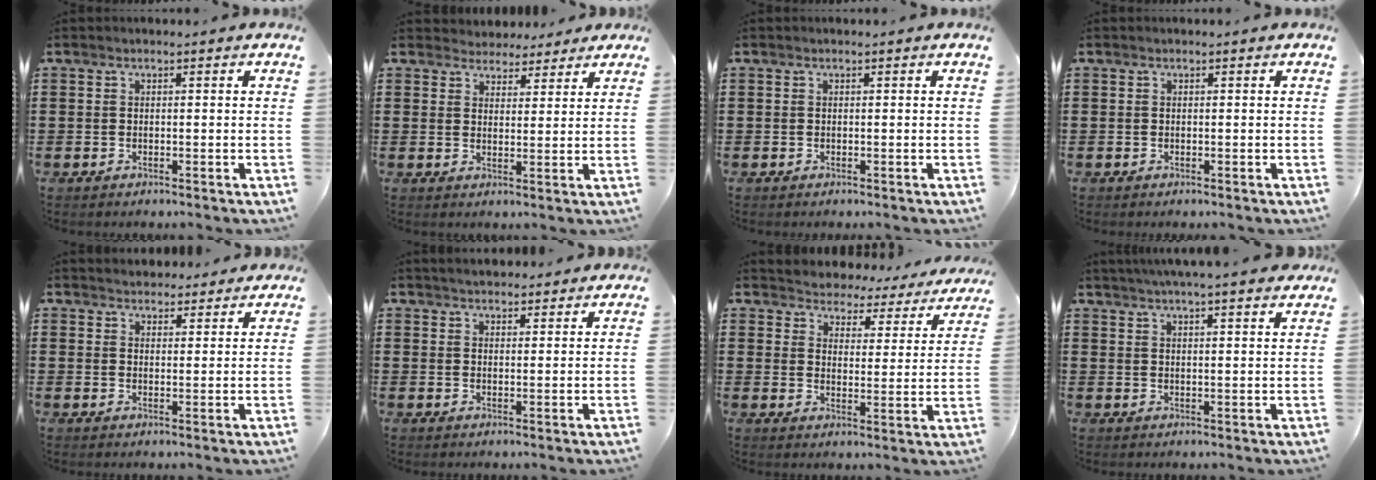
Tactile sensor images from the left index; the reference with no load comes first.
{"total": 3.5, "force": [3.2, 1.6, 0.0], "torque": [-0.013, -0.003, 0.060]}
{"total": 0.0}
{"total": 0.0}
{"total": 2.7, "force": [2.6, 0.6, -0.1], "torque": [-0.005, -0.003, 0.051]}
{"total": 2.4, "force": [2.4, 0.3, 0.2], "torque": [-0.009, -0.001, 0.046]}
{"total": 3.8, "force": [3.7, 0.4, -0.5], "torque": [-0.017, -0.034, 0.059]}
{"total": 3.9, "force": [3.6, -0.5, 1.4], "torque": [-0.039, -0.012, 0.063]}